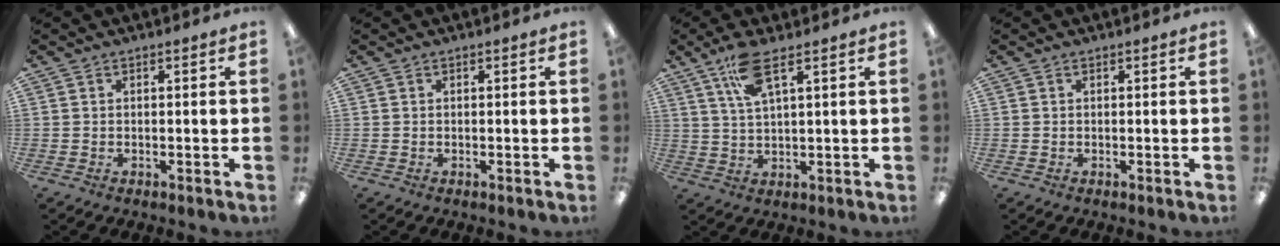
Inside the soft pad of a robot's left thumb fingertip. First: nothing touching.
{"total": 0.0}
{"total": 8.6, "force": [5.1, 2.5, 6.5], "torque": [-0.132, 0.003, 0.089]}
{"total": 0.0}